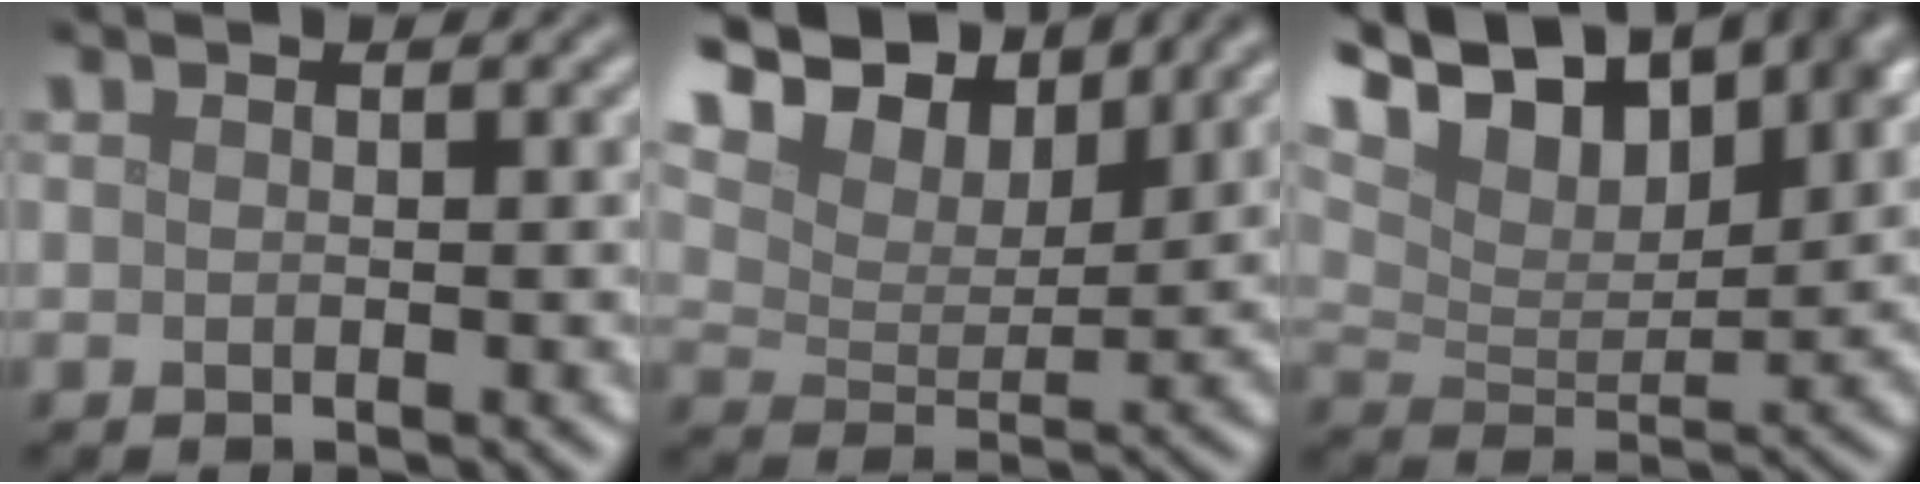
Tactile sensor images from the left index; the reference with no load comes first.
{"total": 12.2, "force": [8.9, 6.0, 5.9], "torque": [-0.138, 0.019, 0.132]}
{"total": 11.7, "force": [8.3, 4.8, 6.7], "torque": [-0.138, 0.022, 0.127]}